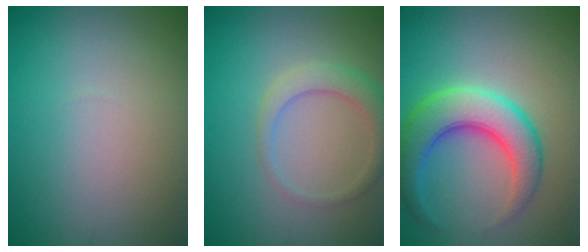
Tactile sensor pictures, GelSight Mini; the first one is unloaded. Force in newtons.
{"total": 2.9, "press": 2.9, "slide": 0.2}
{"total": 6.5, "press": 6.5, "slide": 0.1}